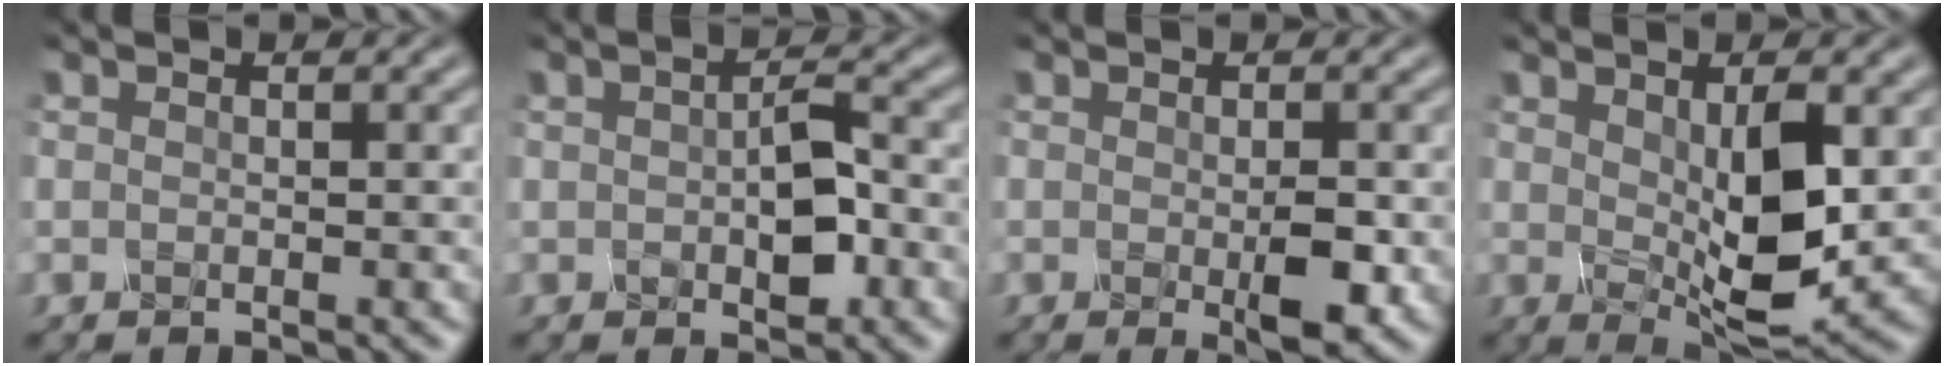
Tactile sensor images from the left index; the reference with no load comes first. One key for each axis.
{"total": 2.5, "fx": -0.5, "fy": 0.9, "fz": 2.3, "tx": -0.046, "ty": 0.002, "tz": -0.004}
{"total": 3.1, "fx": -0.8, "fy": 0.7, "fz": 2.9, "tx": -0.058, "ty": -0.005, "tz": -0.009}
{"total": 5.8, "fx": 0.3, "fy": 2.0, "fz": 5.4, "tx": -0.103, "ty": -0.010, "tz": 0.016}